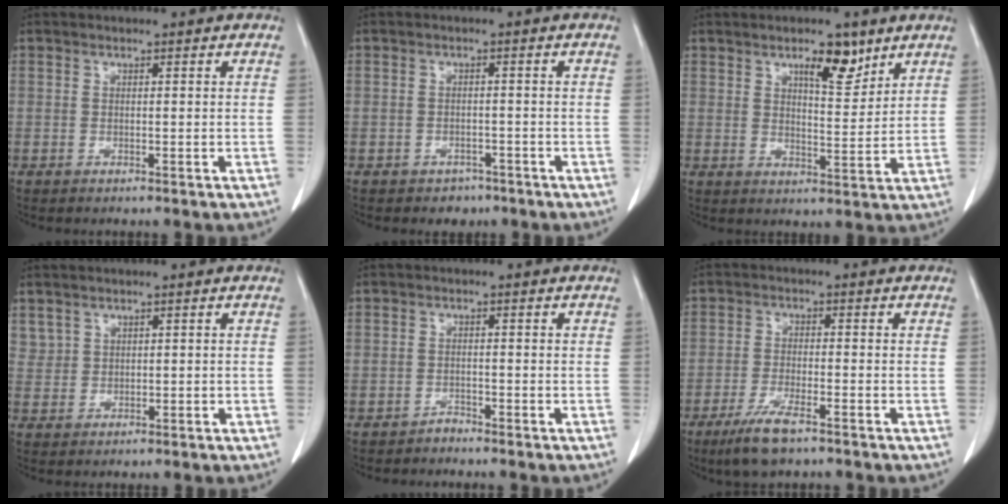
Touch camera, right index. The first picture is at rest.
{"total": 2.7, "force": [-1.9, 1.9, 0.5], "torque": [-0.012, 0.006, -0.021]}
{"total": 6.3, "force": [4.1, 1.9, 4.3], "torque": [-0.067, -0.003, 0.064]}
{"total": 1.9, "force": [1.3, 1.4, 0.2], "torque": [0.005, 0.007, 0.027]}
{"total": 1.3, "force": [-1.3, 0.3, -0.1], "torque": [0.007, 0.000, -0.023]}
{"total": 6.4, "force": [-4.3, 1.1, 4.5], "torque": [-0.096, -0.013, -0.075]}